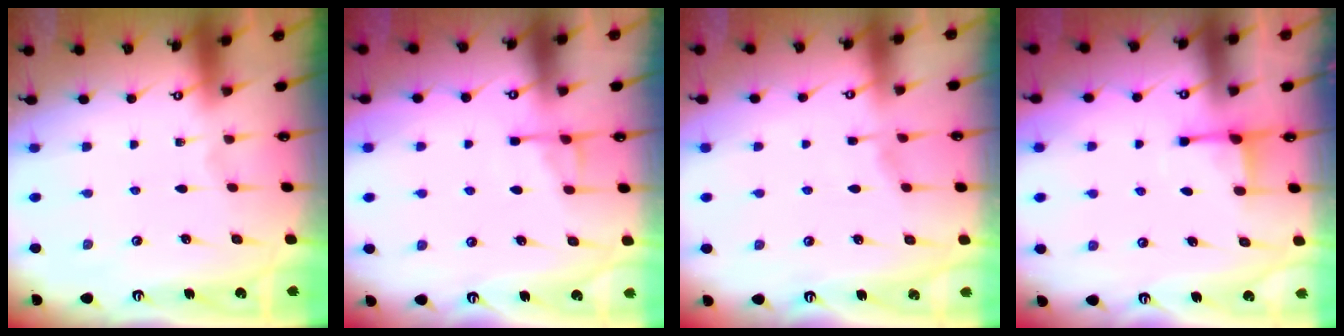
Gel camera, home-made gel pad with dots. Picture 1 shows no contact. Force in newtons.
{"total": 5.1, "press": 5.1, "slide": 0.5}
{"total": 1.7, "press": 1.7, "slide": 0.3}
{"total": 2.3, "press": 2.2, "slide": 0.6}